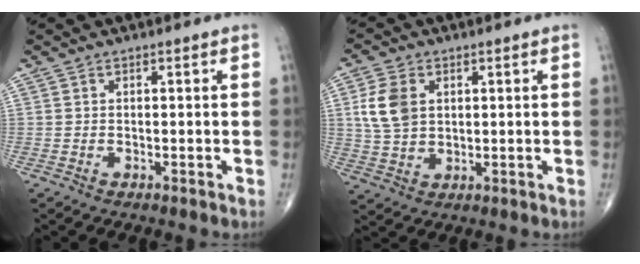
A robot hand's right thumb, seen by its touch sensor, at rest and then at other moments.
{"total": 7.9, "force": [1.9, 5.5, 5.4], "torque": [-0.103, -0.002, 0.043]}